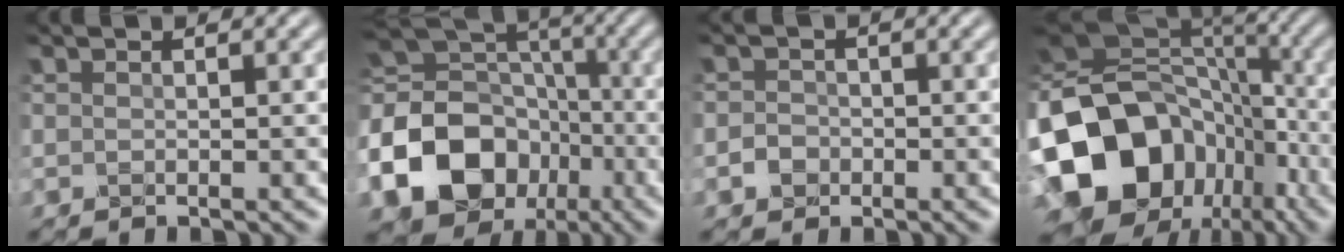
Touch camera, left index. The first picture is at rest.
{"total": 20.9, "force": [-7.7, 17.4, 8.4], "torque": [-0.206, -0.018, -0.147]}
{"total": 1.5, "force": [-0.9, 1.1, 0.5], "torque": [-0.002, 0.003, -0.024]}
{"total": 16.2, "force": [-5.8, 12.3, 8.8], "torque": [-0.186, -0.008, -0.112]}